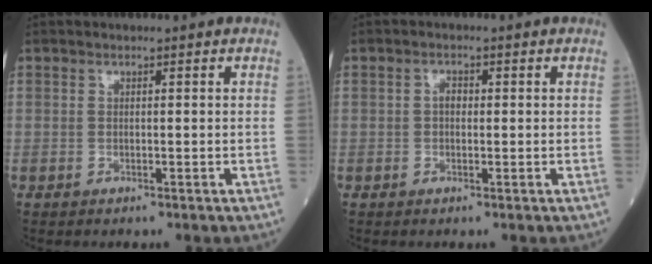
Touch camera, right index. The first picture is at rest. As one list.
[{"total": 1.3, "force": [0.0, 0.8, 1.0], "torque": [-0.019, 0.004, -0.002]}]